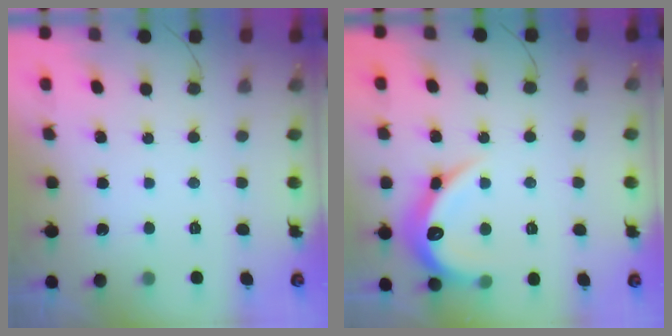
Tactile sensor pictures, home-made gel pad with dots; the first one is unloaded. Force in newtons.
{"total": 14.4, "press": 14.3, "slide": 0.9}